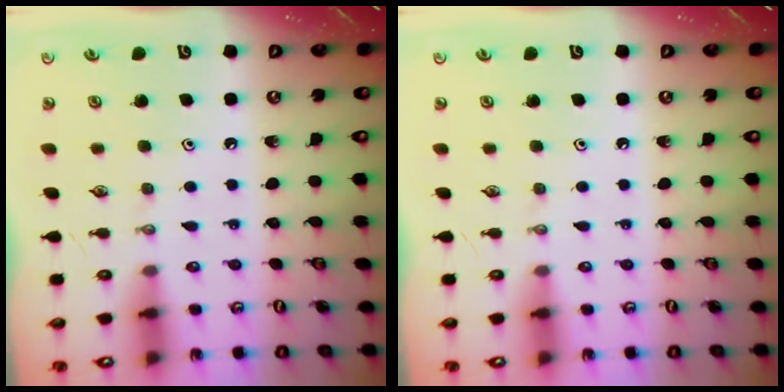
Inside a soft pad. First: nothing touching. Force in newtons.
{"total": 0.0}